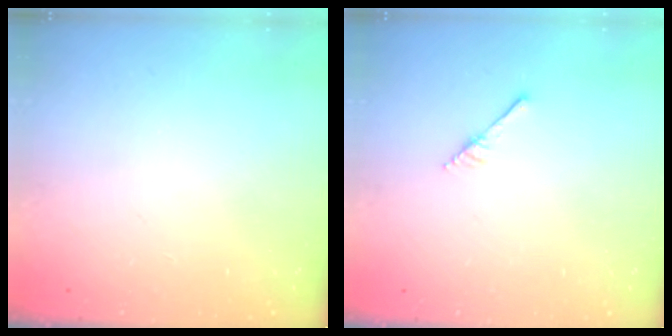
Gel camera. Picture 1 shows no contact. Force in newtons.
{"total": 2.9, "press": 2.9, "slide": 0.2}